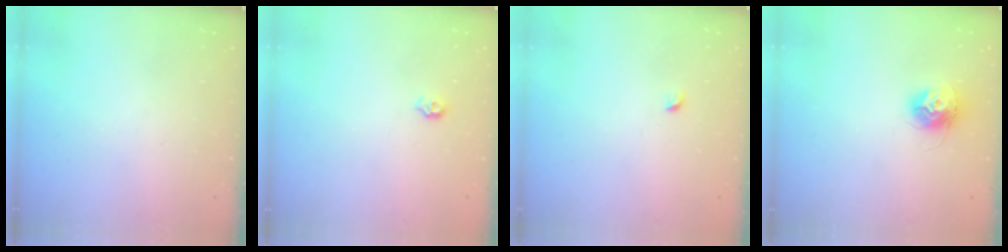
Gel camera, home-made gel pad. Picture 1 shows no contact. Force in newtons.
{"total": 5.3, "press": 5.2, "slide": 0.8}
{"total": 2.9, "press": 2.9, "slide": 0.4}
{"total": 11.1, "press": 11.1, "slide": 0.9}